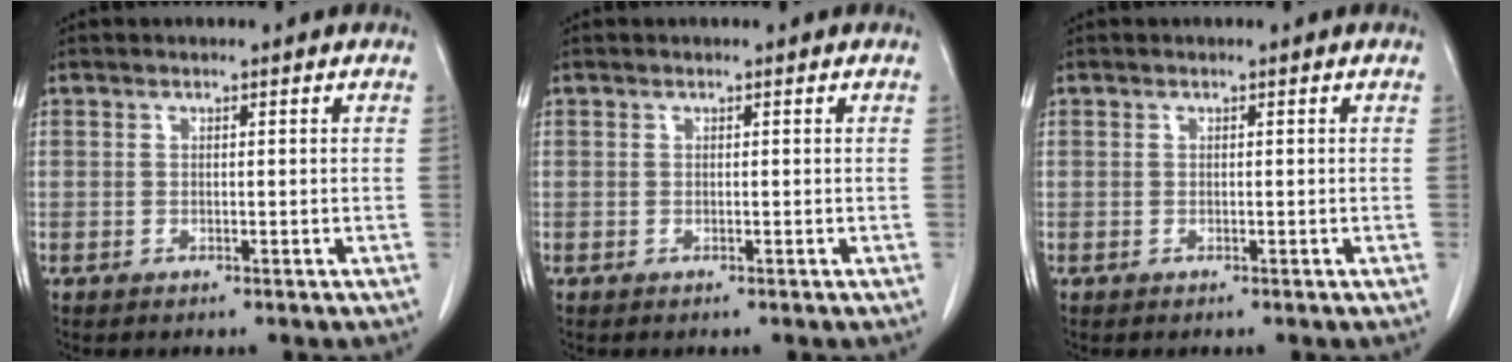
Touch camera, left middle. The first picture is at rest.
{"total": 0.0}
{"total": 0.0}